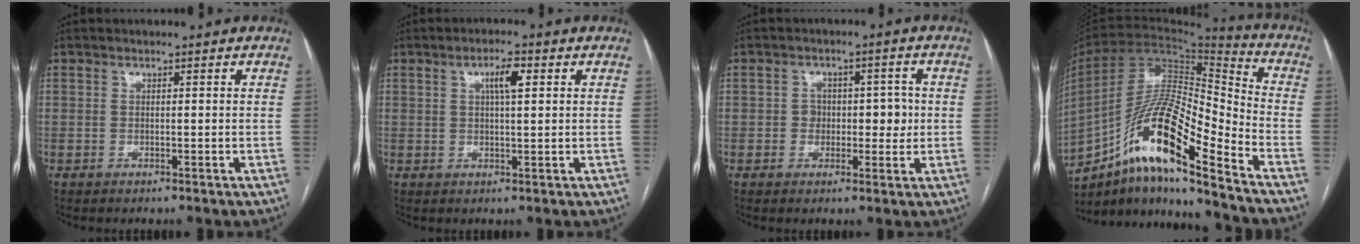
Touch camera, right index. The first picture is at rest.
{"total": 3.9, "force": [1.3, 0.7, 3.5], "torque": [-0.064, 0.006, 0.023]}
{"total": 5.2, "force": [-0.1, 3.6, 3.7], "torque": [-0.035, 0.020, 0.001]}
{"total": 18.6, "force": [-11.5, 2.0, 14.6], "torque": [-0.284, 0.005, -0.205]}